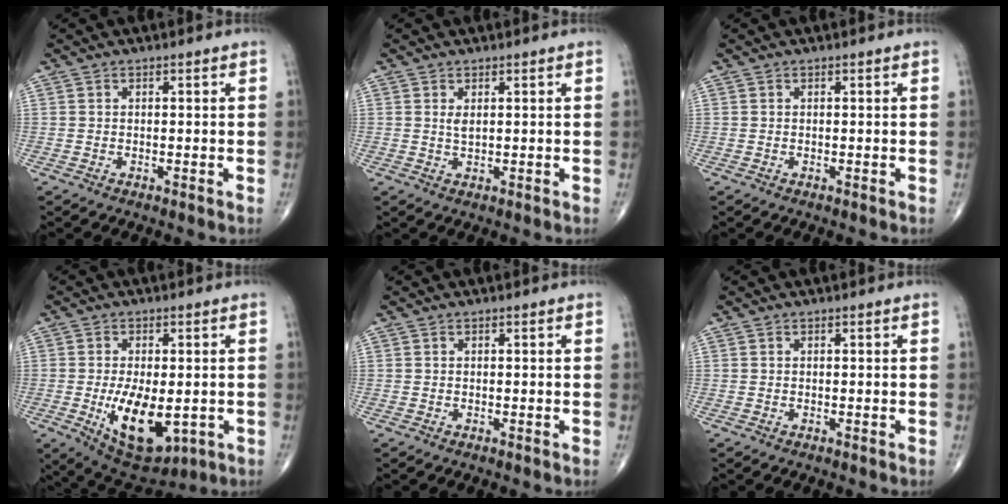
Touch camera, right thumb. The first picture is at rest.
{"total": 1.3, "force": [0.5, 0.5, 1.1], "torque": [-0.019, -0.004, 0.011]}
{"total": 0.0}
{"total": 13.0, "force": [-2.6, 6.4, 10.9], "torque": [-0.165, -0.017, -0.024]}
{"total": 0.0}
{"total": 0.0}